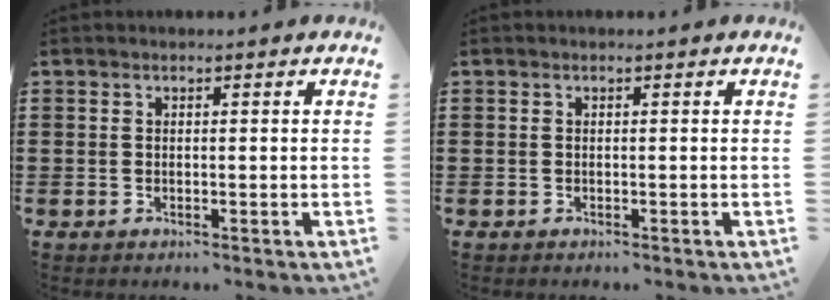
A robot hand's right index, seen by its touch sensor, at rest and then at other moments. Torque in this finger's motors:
{"motor_torque": [0.13, -0.09, 0.00, 0.02]}